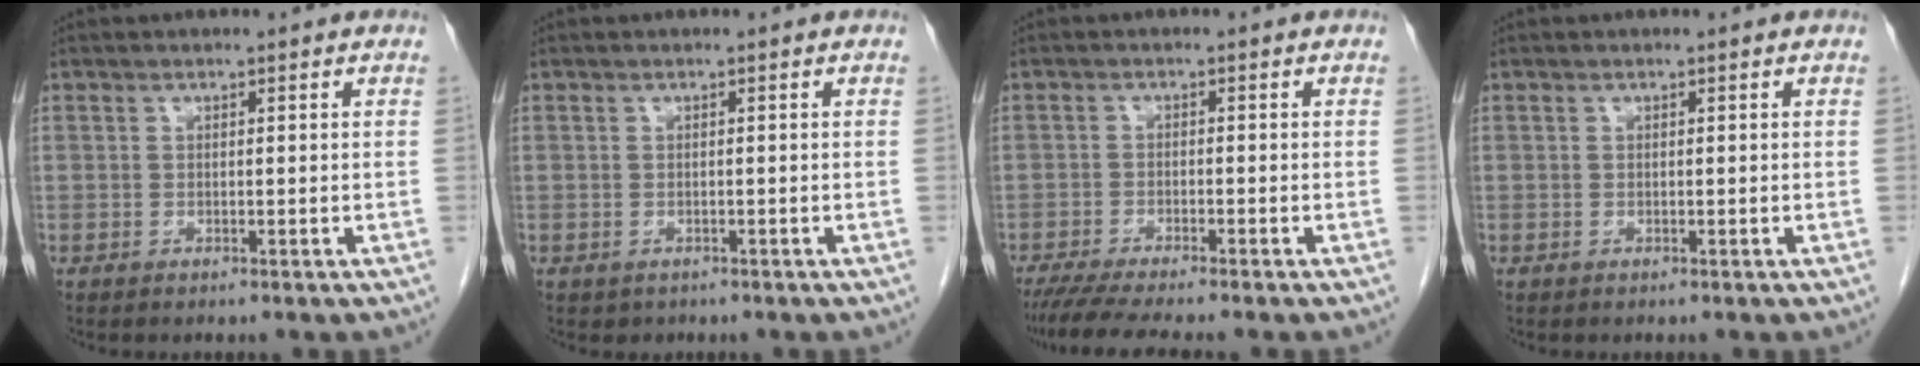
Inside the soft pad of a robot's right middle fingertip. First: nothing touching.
{"total": 0.9, "force": [-0.5, 0.7, 0.1], "torque": [-0.007, 0.002, -0.002]}
{"total": 7.4, "force": [-6.4, -0.4, 3.8], "torque": [-0.052, -0.022, -0.105]}
{"total": 0.0}